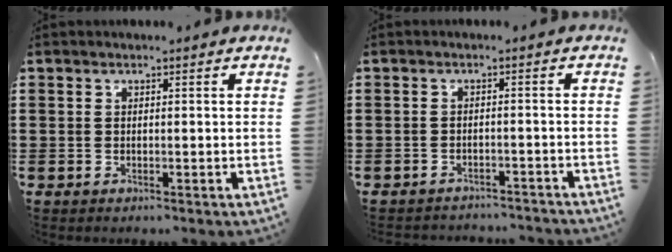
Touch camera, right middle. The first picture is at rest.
{"total": 2.1, "force": [-2.1, 0.2, 0.0], "torque": [-0.006, 0.002, -0.045]}